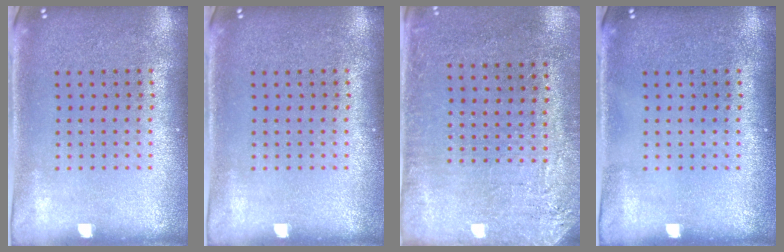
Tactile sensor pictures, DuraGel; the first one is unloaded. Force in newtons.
{"total": 0.0}
{"total": 2.7, "press": 2.4, "slide": 1.3}
{"total": 0.0}